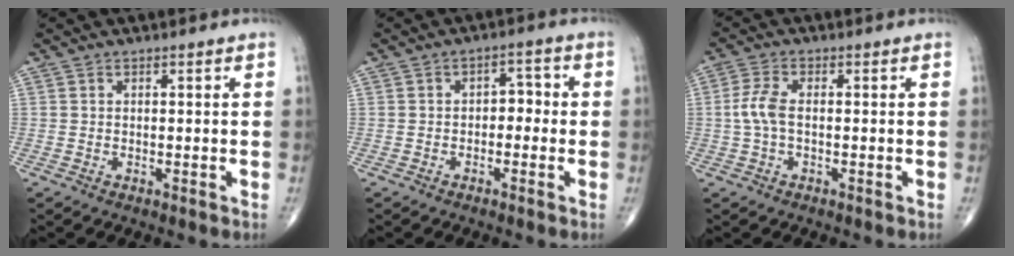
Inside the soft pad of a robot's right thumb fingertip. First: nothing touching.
{"total": 3.5, "force": [-0.6, 2.3, 2.6], "torque": [-0.014, 0.018, -0.019]}
{"total": 4.3, "force": [-0.3, 1.9, 3.8], "torque": [-0.099, 0.007, -0.009]}